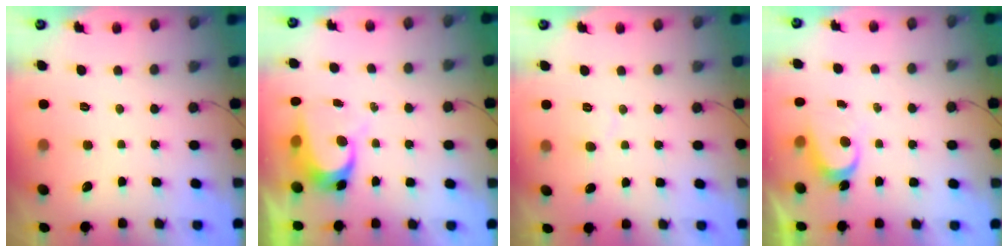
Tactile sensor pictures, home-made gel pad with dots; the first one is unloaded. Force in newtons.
{"total": 8.1, "press": 8.0, "slide": 0.9}
{"total": 3.7, "press": 3.7, "slide": 0.3}
{"total": 3.7, "press": 3.6, "slide": 0.3}